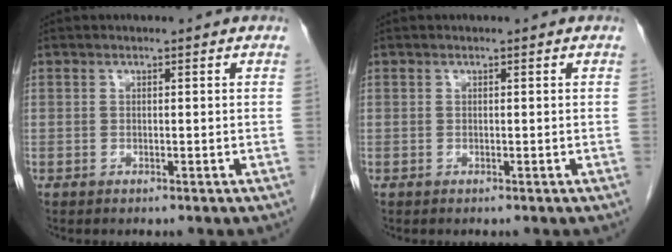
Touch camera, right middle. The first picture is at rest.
{"total": 0.0}